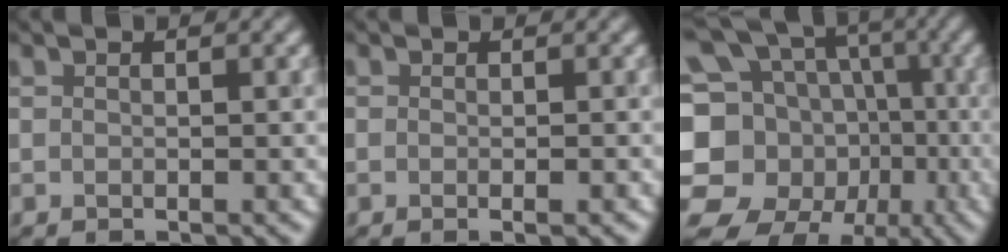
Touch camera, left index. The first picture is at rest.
{"total": 0.9, "force": [-0.3, 0.2, 0.8], "torque": [-0.009, -0.007, -0.003]}
{"total": 18.2, "force": [-4.5, 15.4, 8.6], "torque": [-0.202, -0.011, -0.071]}